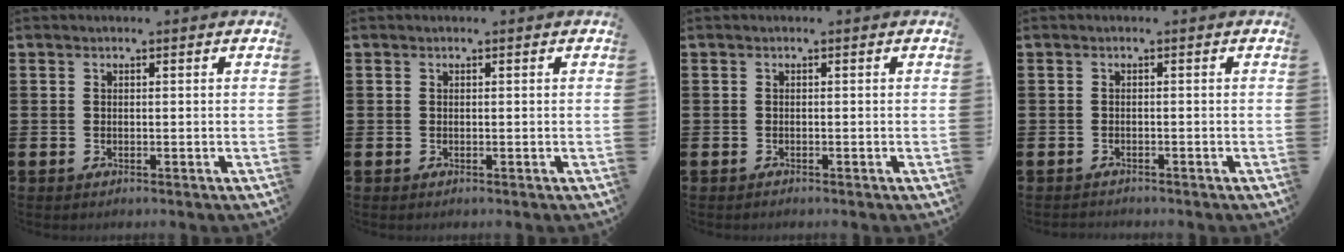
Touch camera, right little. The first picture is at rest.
{"total": 0.0}
{"total": 0.0}
{"total": 0.5, "force": [-0.5, 0.1, -0.1], "torque": [-0.001, -0.002, -0.011]}